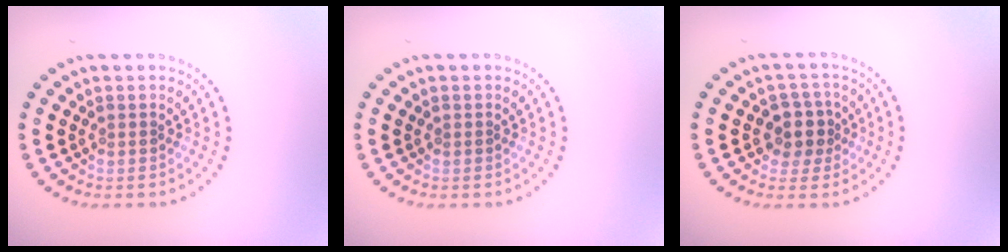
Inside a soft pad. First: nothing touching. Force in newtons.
{"total": 0.0}
{"total": 2.6, "press": 2.4, "slide": 1.1}